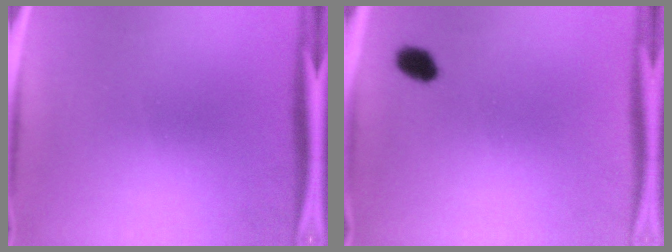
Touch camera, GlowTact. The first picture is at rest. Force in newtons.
{"total": 3.2}